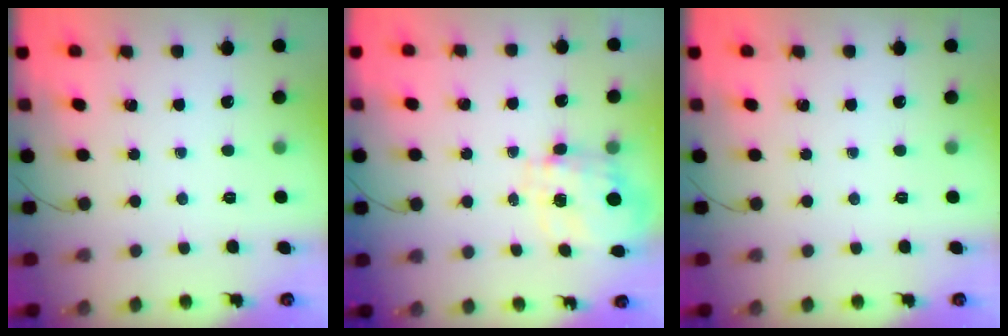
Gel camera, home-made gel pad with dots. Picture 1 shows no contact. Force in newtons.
{"total": 3.5, "press": 3.3, "slide": 1.0}
{"total": 0.0}